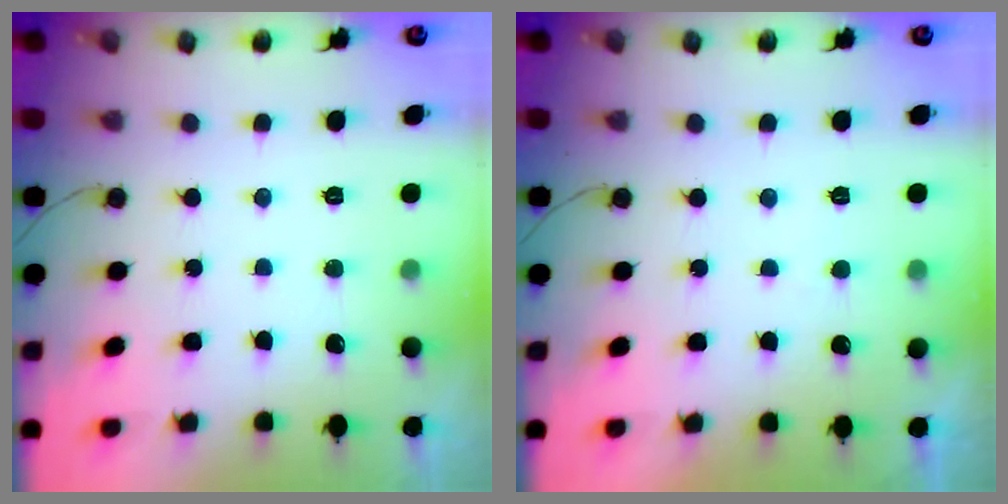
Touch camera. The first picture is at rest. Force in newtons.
{"total": 1.3, "press": 1.2, "slide": 0.5}